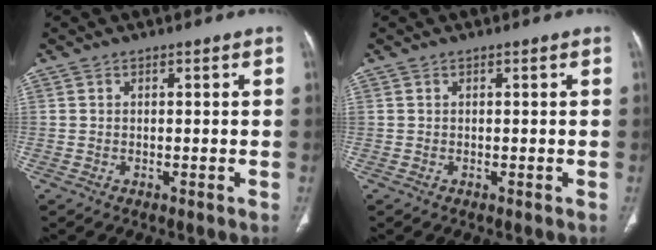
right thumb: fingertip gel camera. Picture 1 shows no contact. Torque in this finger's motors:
{"motor_torque": [0.25, 1.26, 0.68, 0.62, 0.19]}